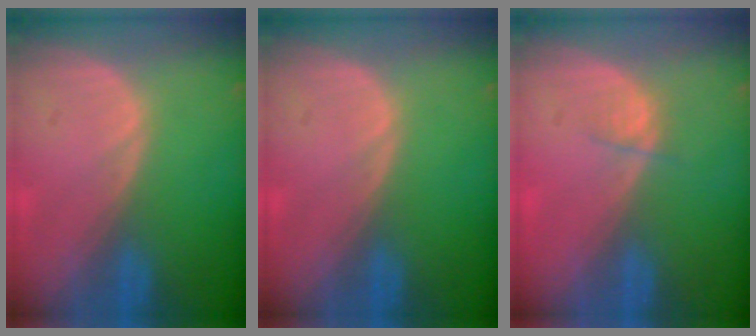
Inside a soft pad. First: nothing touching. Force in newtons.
{"total": 0.0}
{"total": 1.4, "press": 1.3, "slide": 0.6}